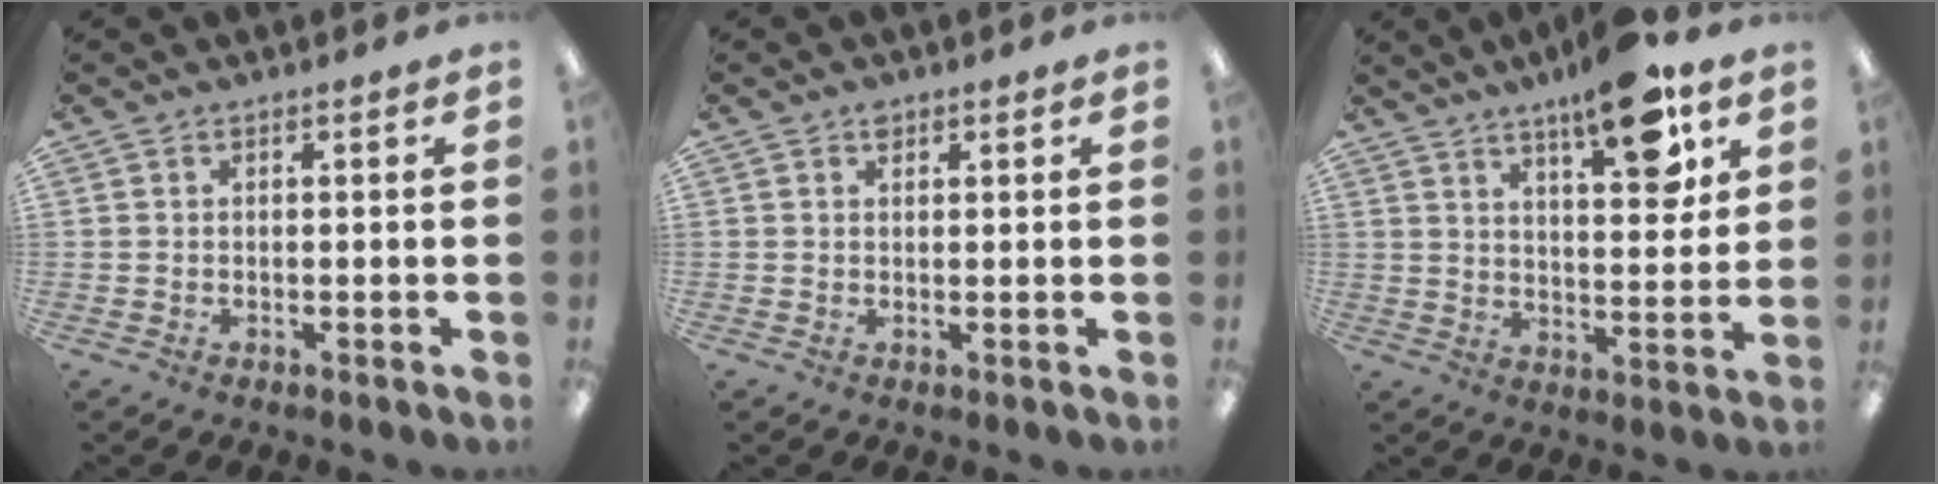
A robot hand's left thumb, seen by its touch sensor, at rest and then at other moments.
{"total": 1.4, "force": [1.0, 0.8, 0.6], "torque": [-0.006, -0.003, 0.017]}
{"total": 13.7, "force": [9.1, 4.2, 9.3], "torque": [-0.125, -0.052, 0.147]}